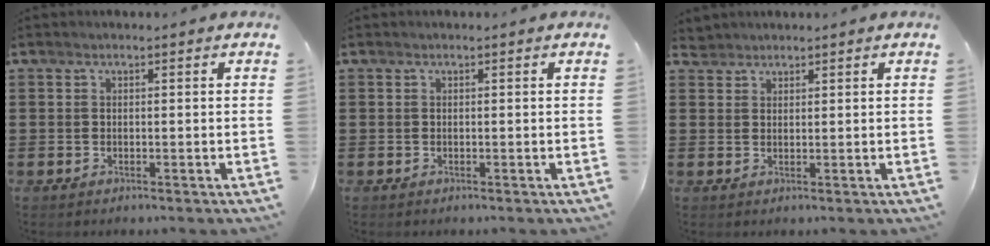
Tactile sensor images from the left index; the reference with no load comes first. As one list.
[{"total": 0.0}, {"total": 1.7, "force": [1.6, 0.6, -0.1], "torque": [-0.004, 0.003, 0.032]}]